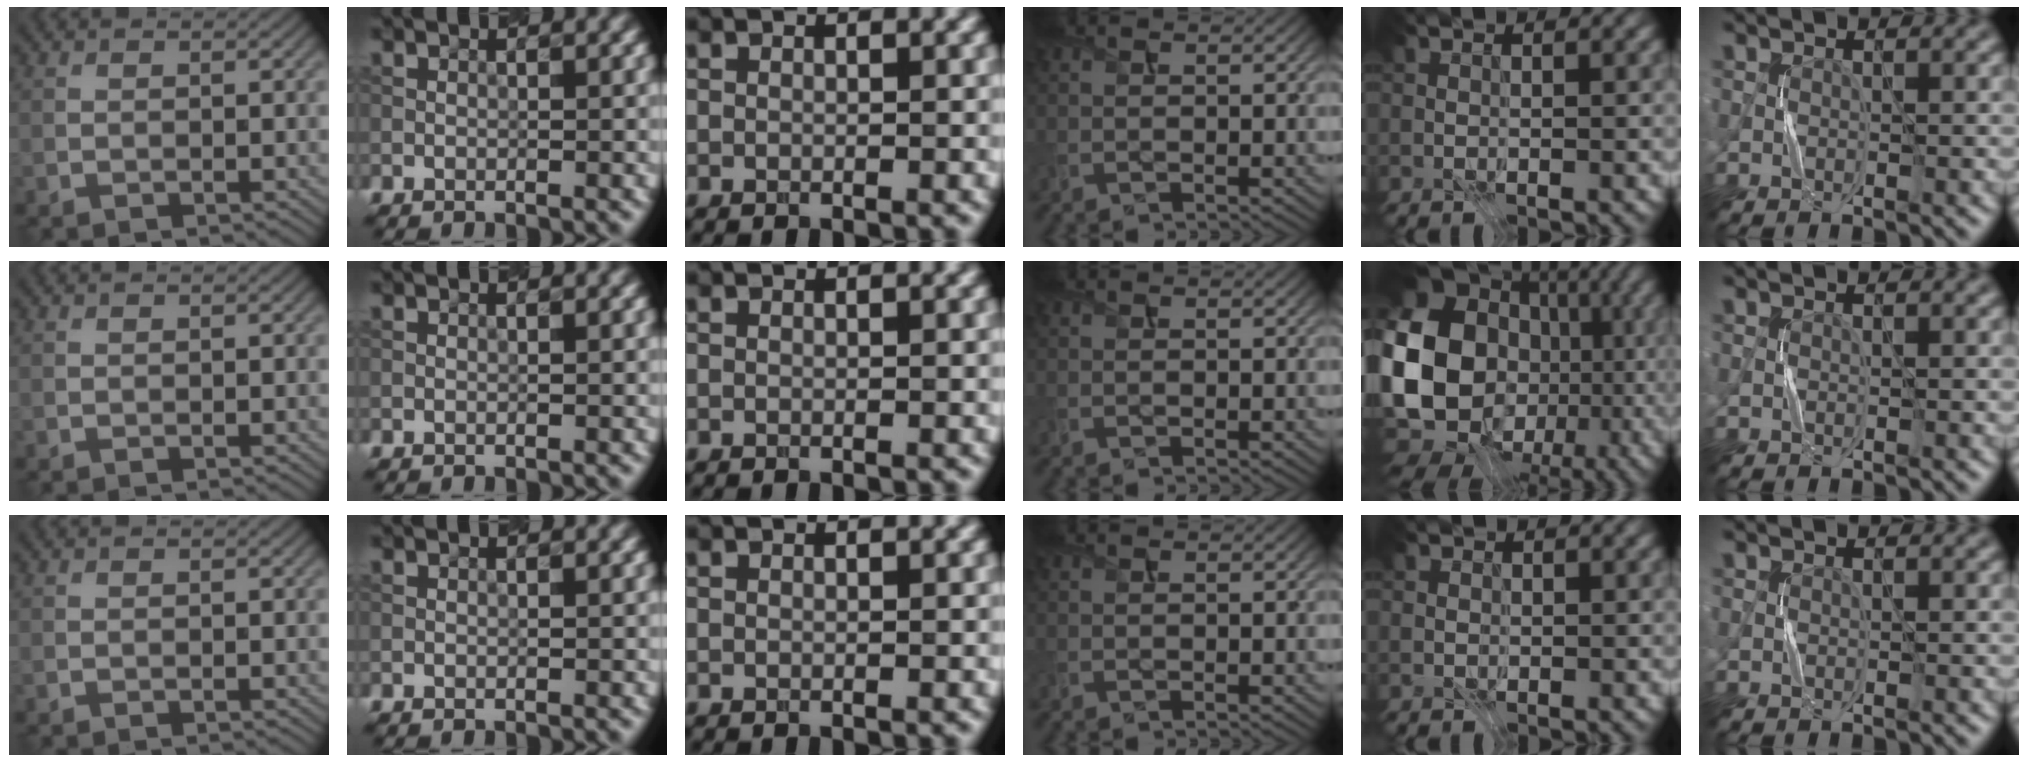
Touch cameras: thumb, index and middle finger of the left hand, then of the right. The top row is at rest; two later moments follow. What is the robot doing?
{"motion": "press", "object": "sticker"}